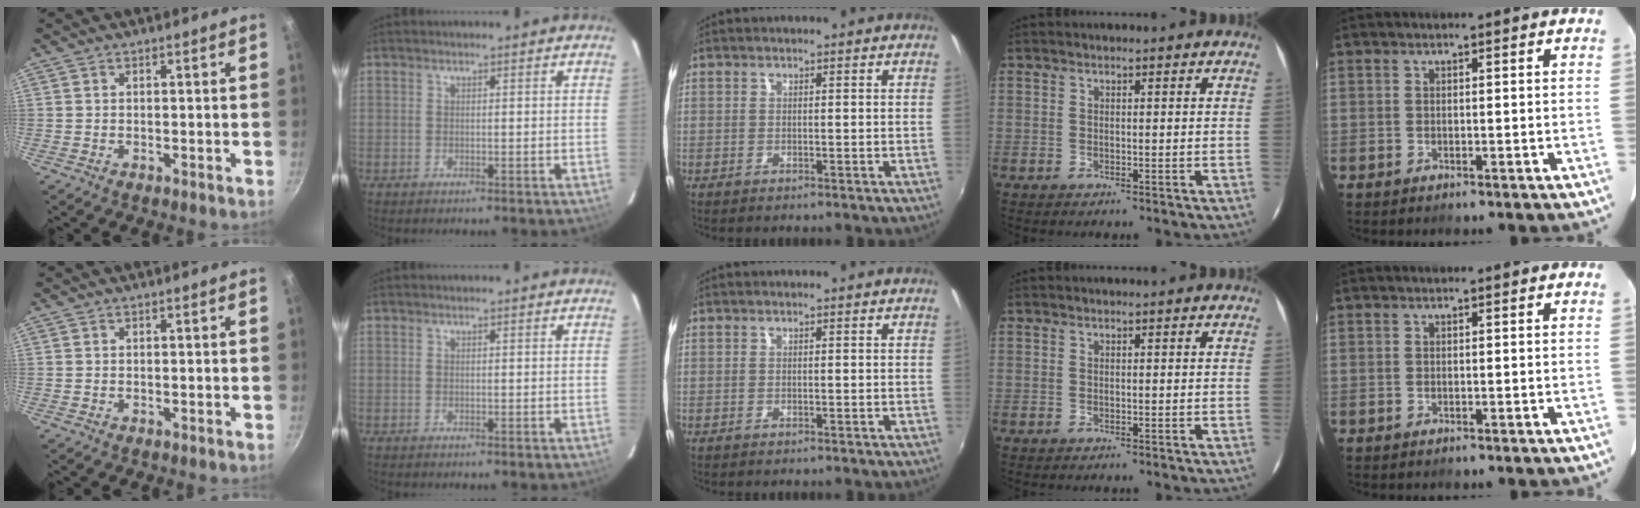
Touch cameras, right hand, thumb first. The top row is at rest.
{}